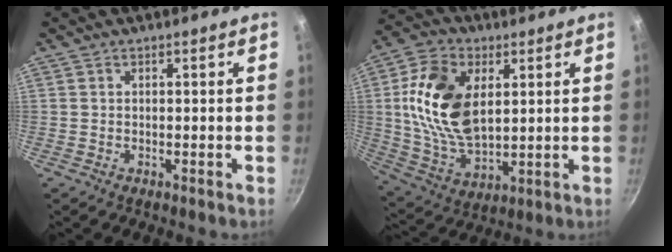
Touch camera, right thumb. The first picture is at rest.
{"total": 18.1, "force": [3.6, 11.1, 13.8], "torque": [-0.246, -0.009, 0.073]}